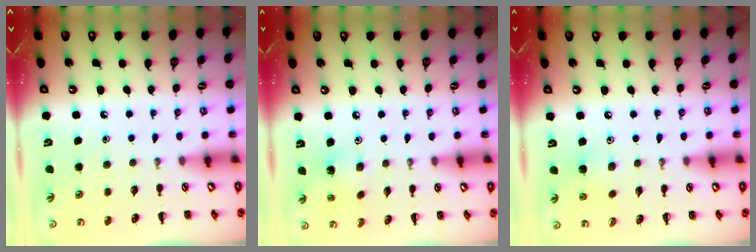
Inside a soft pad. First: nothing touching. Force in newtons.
{"total": 2.5, "press": 2.4, "slide": 0.7}
{"total": 5.0, "press": 4.9, "slide": 0.7}